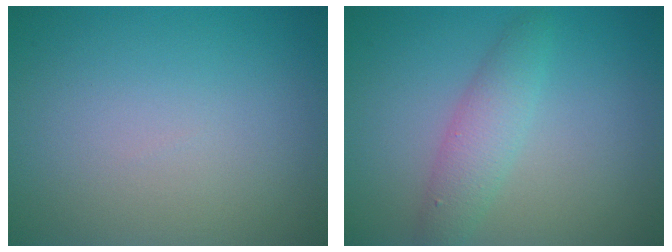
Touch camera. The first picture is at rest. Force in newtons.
{"total": 2.8, "press": 2.8, "slide": 0.1}